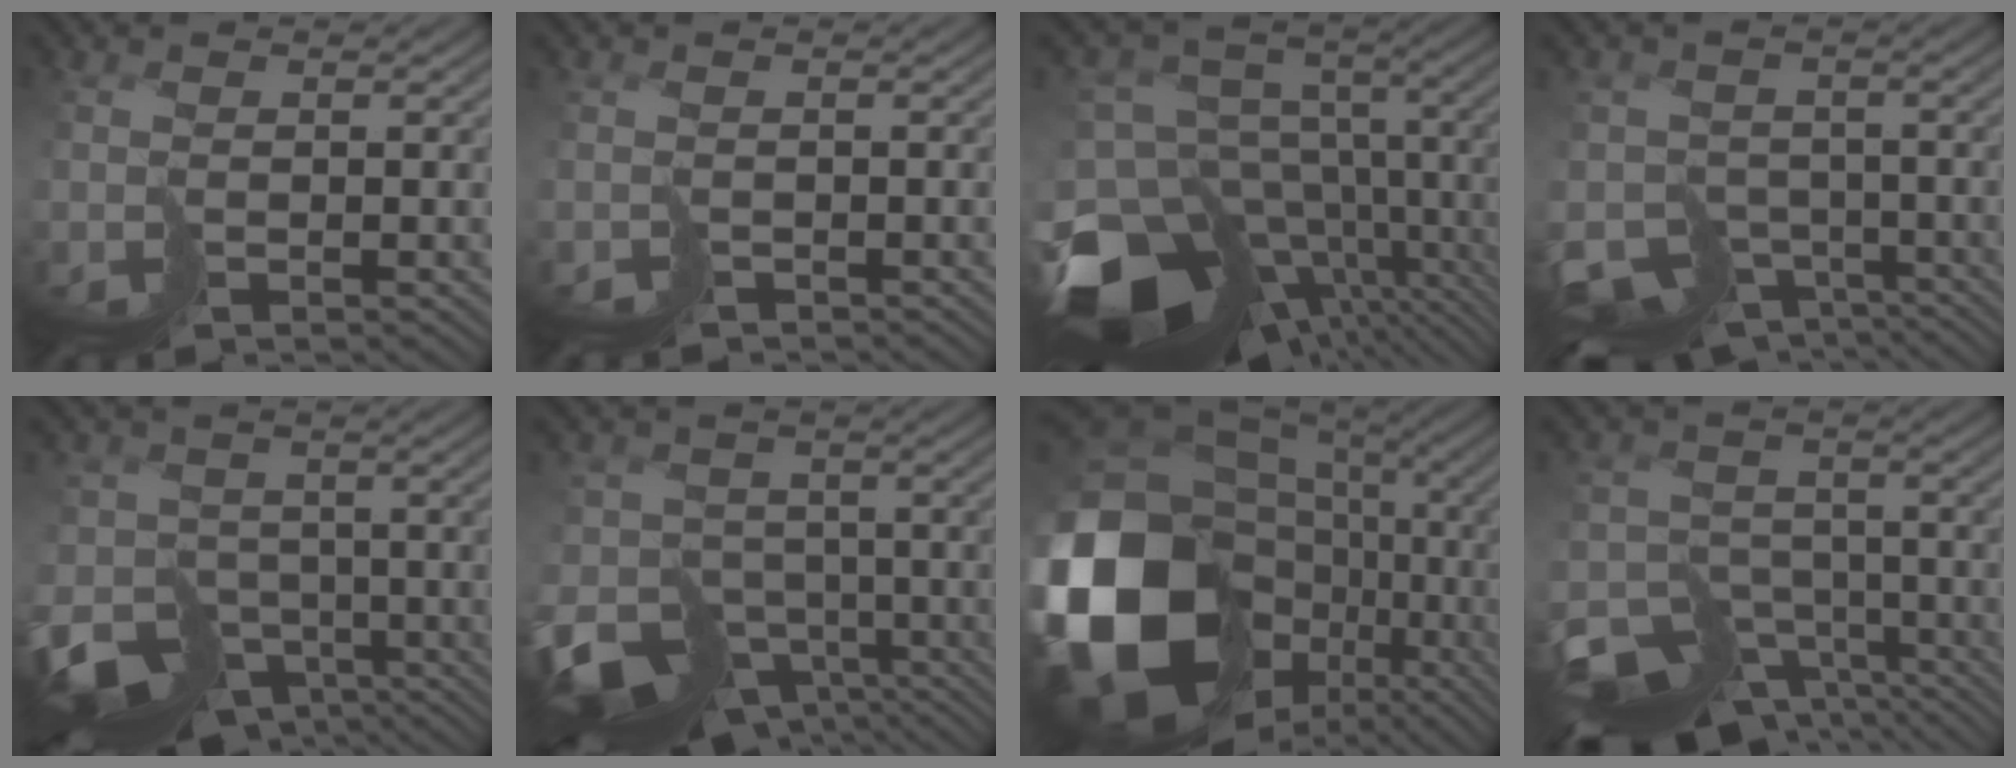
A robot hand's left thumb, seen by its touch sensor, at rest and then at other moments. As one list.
[{"total": 1.5, "force": [-1.5, 0.3, -0.3], "torque": [0.014, -0.007, -0.031]}, {"total": 16.1, "force": [-8.1, 9.9, 9.8], "torque": [-0.219, -0.013, -0.103]}, {"total": 8.0, "force": [-5.3, 5.2, 2.9], "torque": [-0.056, -0.024, -0.069]}, {"total": 11.2, "force": [-6.4, 7.9, 4.8], "torque": [-0.112, -0.037, -0.083]}, {"total": 12.7, "force": [-7.0, 8.8, 5.9], "torque": [-0.147, -0.040, -0.082]}, {"total": 20.0, "force": [-2.0, 15.0, 13.1], "torque": [-0.334, -0.044, 0.012]}, {"total": 13.7, "force": [-9.6, 7.9, 5.6], "torque": [-0.134, -0.040, -0.125]}]